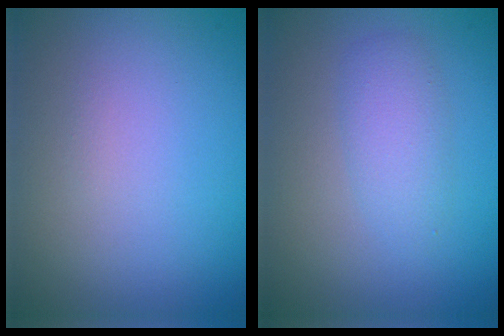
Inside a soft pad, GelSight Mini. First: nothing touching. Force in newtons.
{"total": 2.3, "press": 2.3, "slide": 0.1}